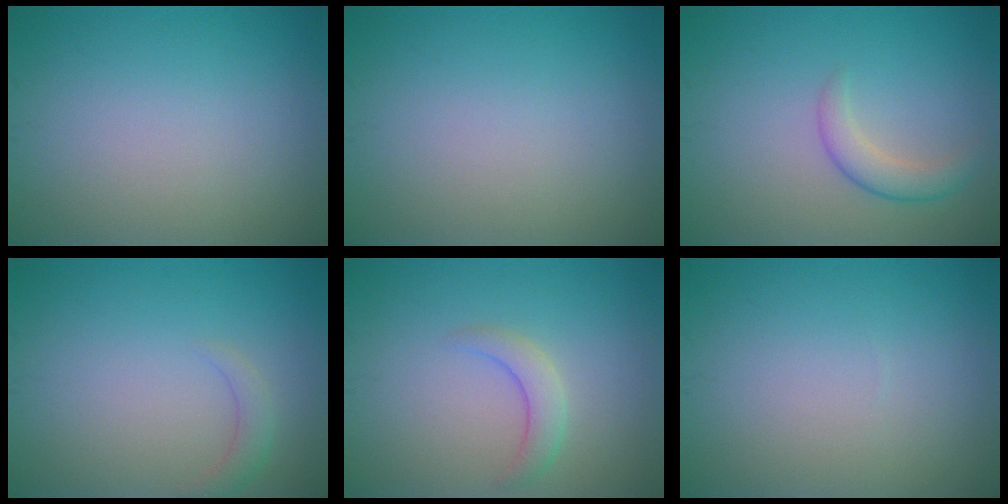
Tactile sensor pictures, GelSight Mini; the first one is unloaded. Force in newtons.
{"total": 0.0}
{"total": 2.3, "press": 2.3, "slide": 0.1}
{"total": 1.4, "press": 1.4, "slide": 0.2}
{"total": 2.1, "press": 2.1, "slide": 0.3}
{"total": 0.0}